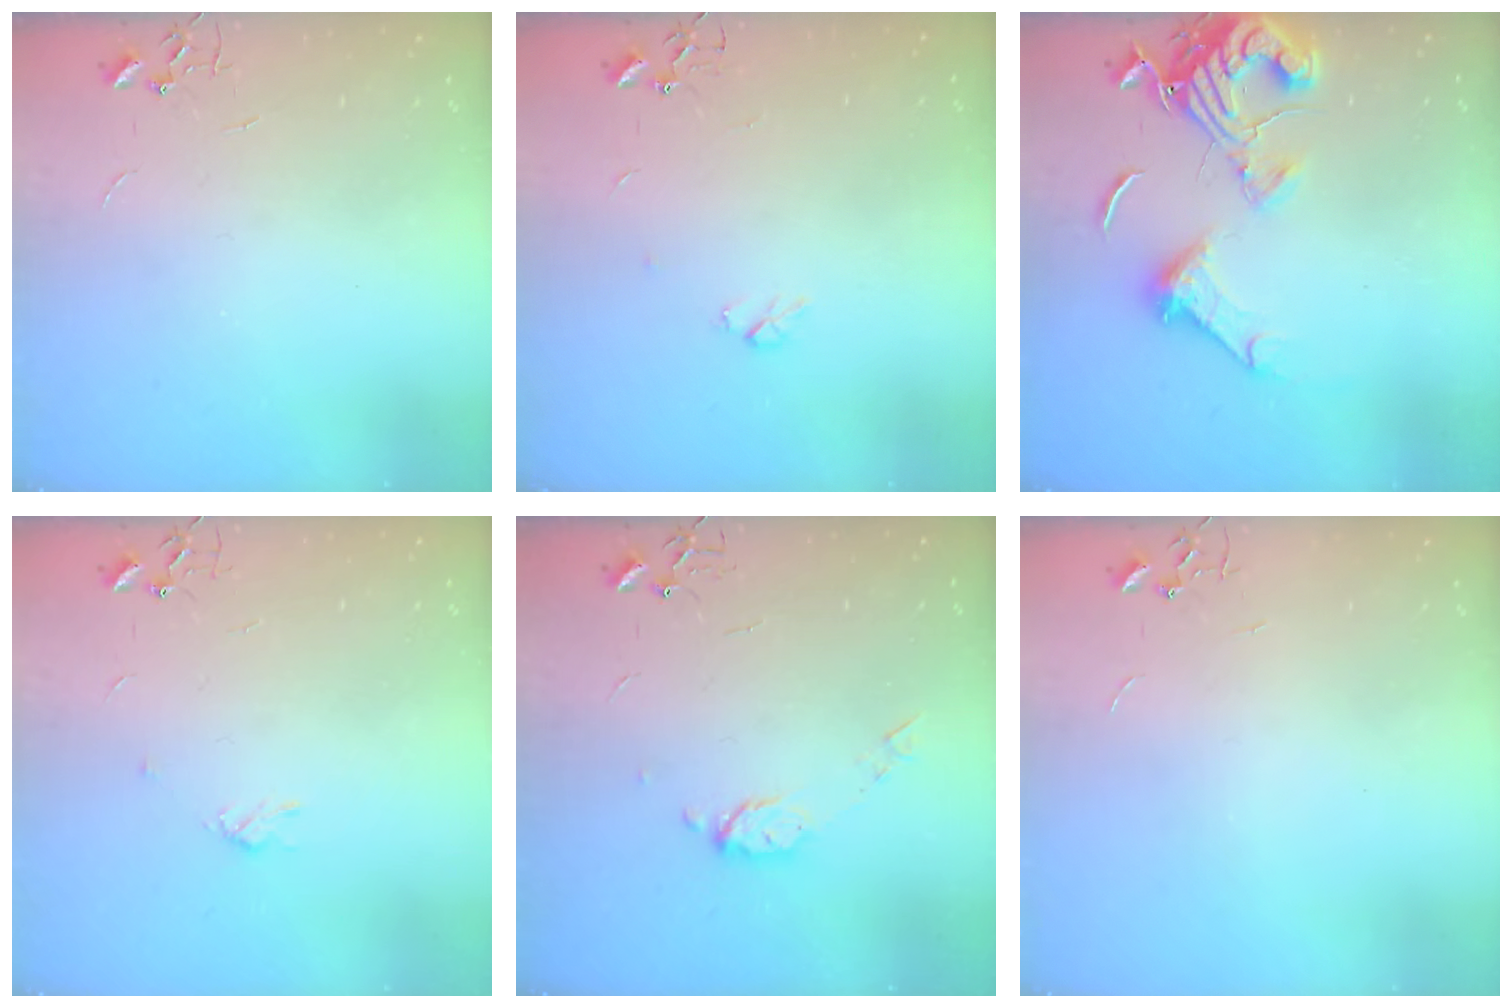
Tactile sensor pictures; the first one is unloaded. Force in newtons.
{"total": 3.7, "press": 3.6, "slide": 0.9}
{"total": 16.3, "press": 16.2, "slide": 1.7}
{"total": 3.7, "press": 3.7, "slide": 0.6}
{"total": 7.2, "press": 7.1, "slide": 0.6}
{"total": 0.0}